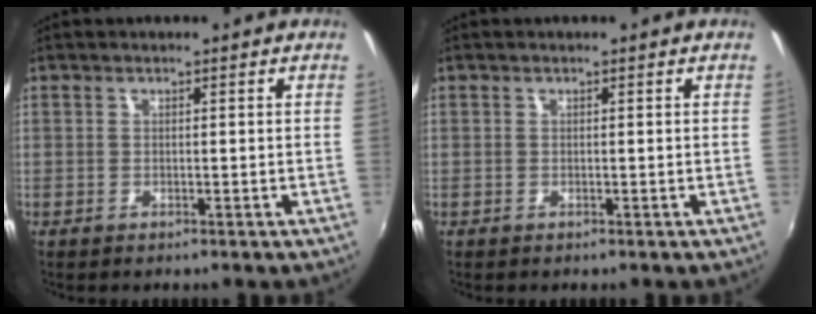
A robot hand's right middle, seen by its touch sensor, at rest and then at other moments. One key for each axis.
{"total": 0.0}